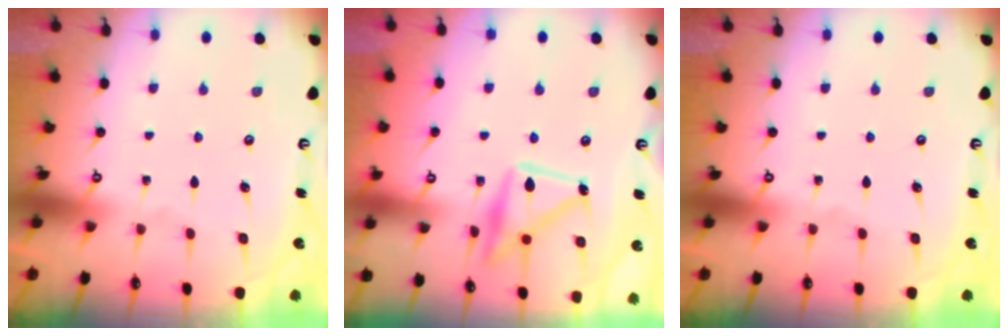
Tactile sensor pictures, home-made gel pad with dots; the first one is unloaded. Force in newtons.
{"total": 16.3, "press": 16.3, "slide": 1.1}
{"total": 0.0}